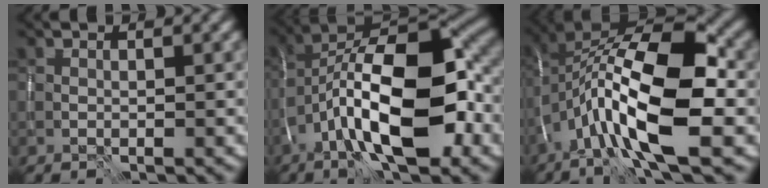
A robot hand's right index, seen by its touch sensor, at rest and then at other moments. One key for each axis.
{"total": 13.5, "fx": -3.9, "fy": 5.2, "fz": 11.8, "tx": -0.192, "ty": 0.017, "tz": -0.073}
{"total": 14.6, "fx": -3.0, "fy": 5.4, "fz": 13.3, "tx": -0.238, "ty": 0.020, "tz": -0.059}